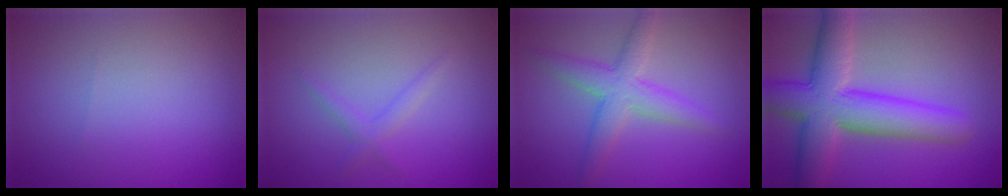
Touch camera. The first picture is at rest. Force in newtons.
{"total": 1.4, "press": 1.4, "slide": 0.0}
{"total": 4.1, "press": 4.1, "slide": 0.1}
{"total": 8.9, "press": 8.9, "slide": 0.4}